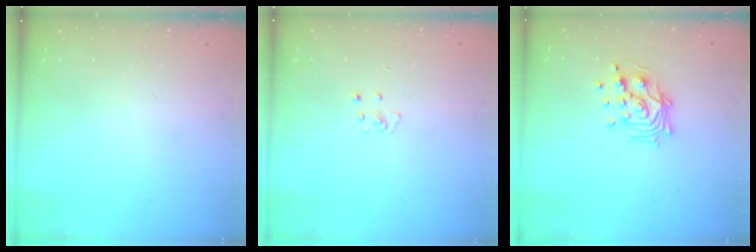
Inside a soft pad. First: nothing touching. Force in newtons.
{"total": 2.7, "press": 2.7, "slide": 0.3}
{"total": 12.5, "press": 12.4, "slide": 1.5}